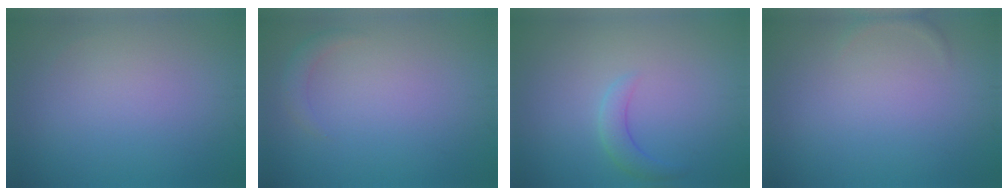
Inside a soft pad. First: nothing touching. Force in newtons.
{"total": 1.3, "press": 1.2, "slide": 0.1}
{"total": 1.9, "press": 1.9, "slide": 0.1}
{"total": 0.6, "press": 0.6, "slide": 0.1}